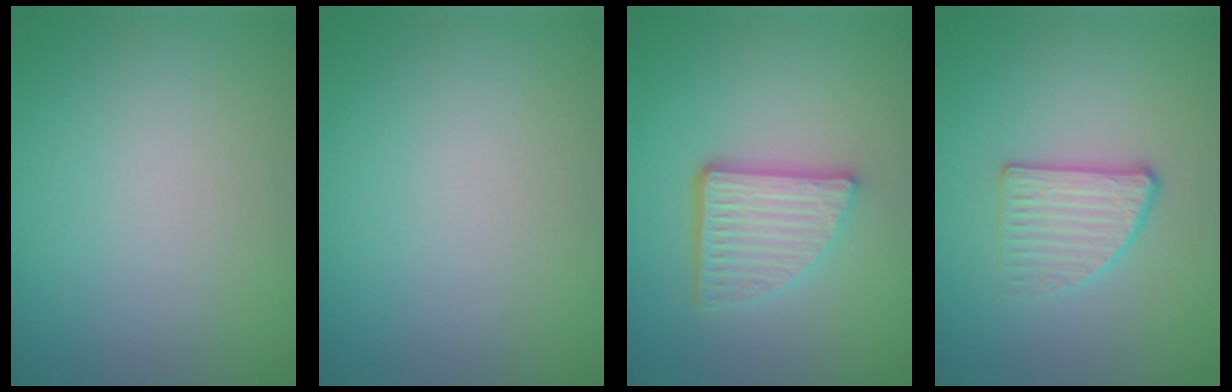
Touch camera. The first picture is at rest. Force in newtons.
{"total": 0.0}
{"total": 5.0, "press": 3.6, "slide": 3.5}
{"total": 2.9, "press": 2.5, "slide": 1.4}